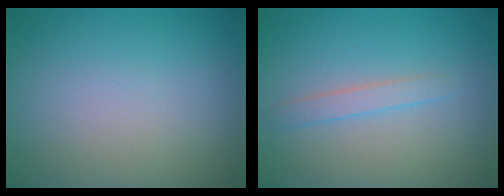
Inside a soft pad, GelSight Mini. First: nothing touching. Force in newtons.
{"total": 1.4, "press": 1.4, "slide": 0.0}